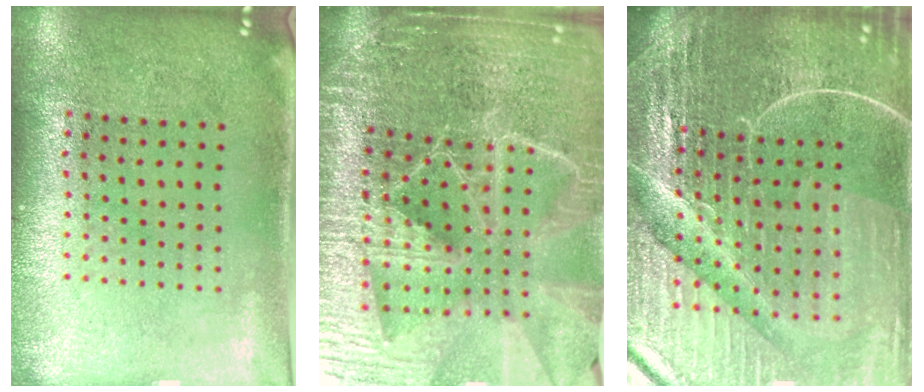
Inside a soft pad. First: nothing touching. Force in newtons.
{"total": 6.2, "press": 5.4, "slide": 3.1}
{"total": 6.4, "press": 5.7, "slide": 2.9}